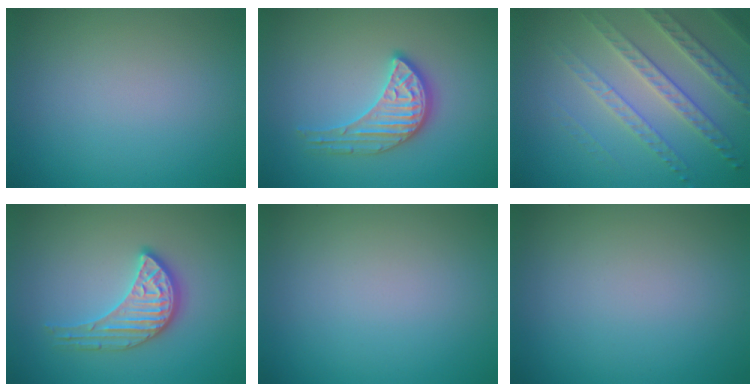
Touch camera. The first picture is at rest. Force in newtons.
{"total": 3.5, "press": 3.4, "slide": 1.1}
{"total": 4.7, "press": 4.0, "slide": 2.5}
{"total": 3.5, "press": 3.4, "slide": 1.1}
{"total": 0.0}
{"total": 0.0}